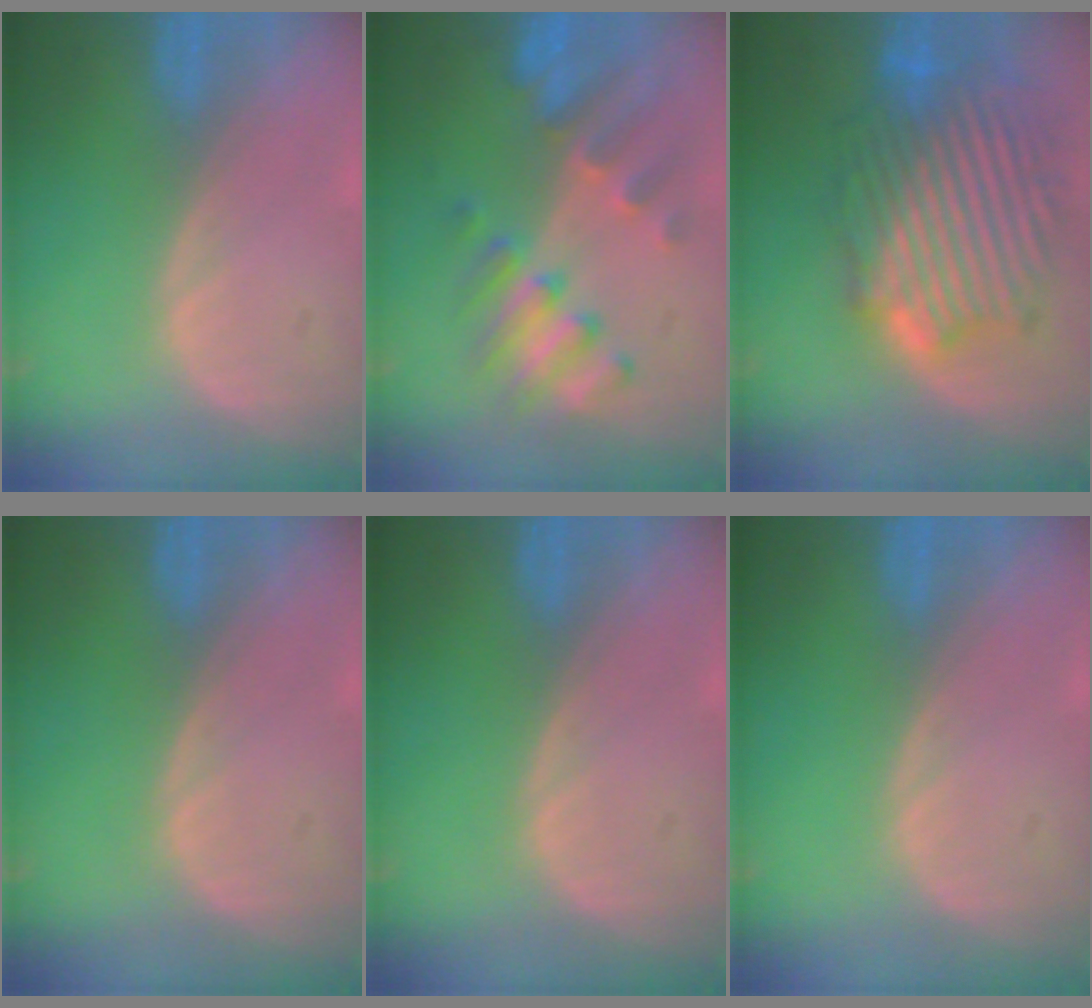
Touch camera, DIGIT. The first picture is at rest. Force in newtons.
{"total": 8.0, "press": 7.8, "slide": 1.3}
{"total": 13.2, "press": 13.2, "slide": 0.8}
{"total": 0.0}
{"total": 0.0}
{"total": 0.0}